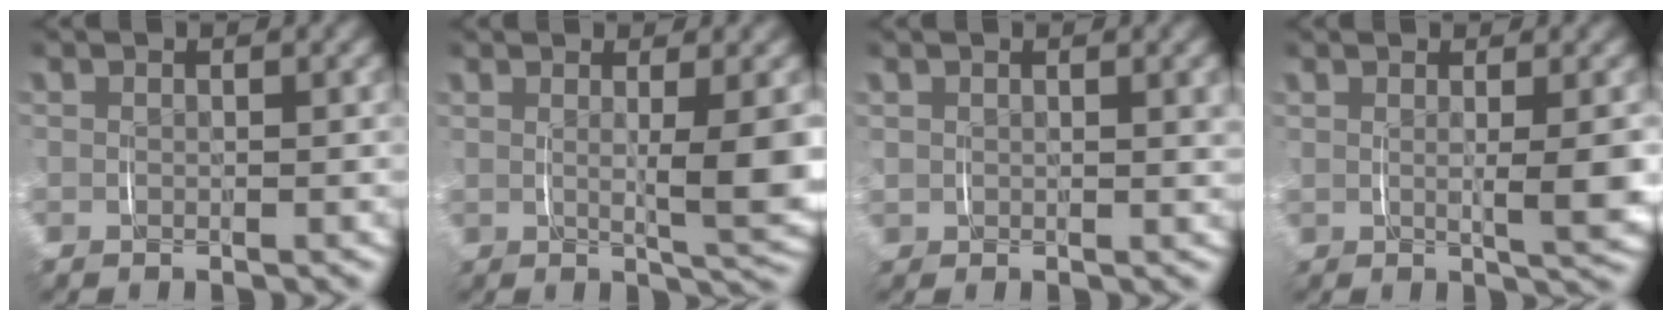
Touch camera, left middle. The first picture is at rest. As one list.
[{"total": 5.7, "force": [1.2, 1.7, 5.3], "torque": [-0.065, -0.002, 0.020]}, {"total": 1.6, "force": [0.7, 1.3, 0.7], "torque": [-0.012, 0.006, 0.010]}, {"total": 3.7, "force": [0.7, 1.0, 3.4], "torque": [-0.051, -0.002, 0.011]}]